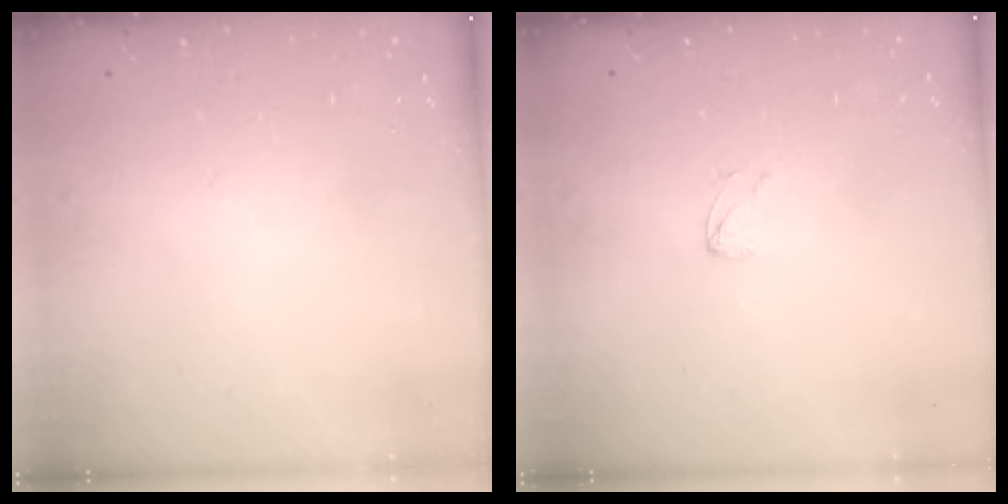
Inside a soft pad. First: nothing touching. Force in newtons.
{"total": 2.9, "press": 2.9, "slide": 0.2}